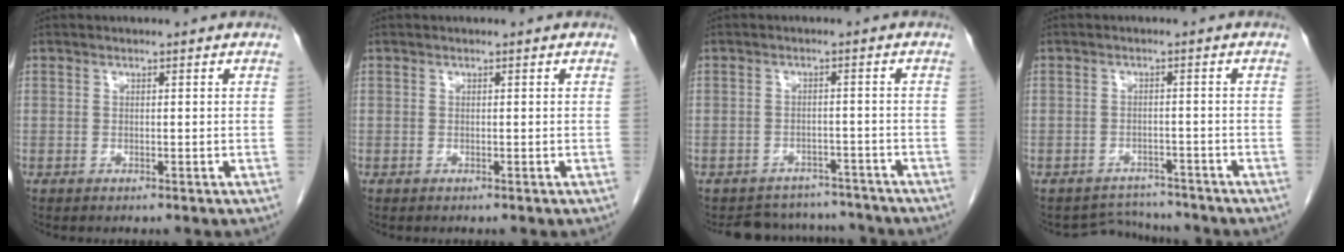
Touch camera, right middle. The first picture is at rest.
{"total": 0.0}
{"total": 8.3, "force": [-7.8, 2.7, 0.1], "torque": [0.004, 0.017, -0.098]}
{"total": 4.0, "force": [-3.8, 0.9, -1.2], "torque": [0.016, 0.011, -0.054]}